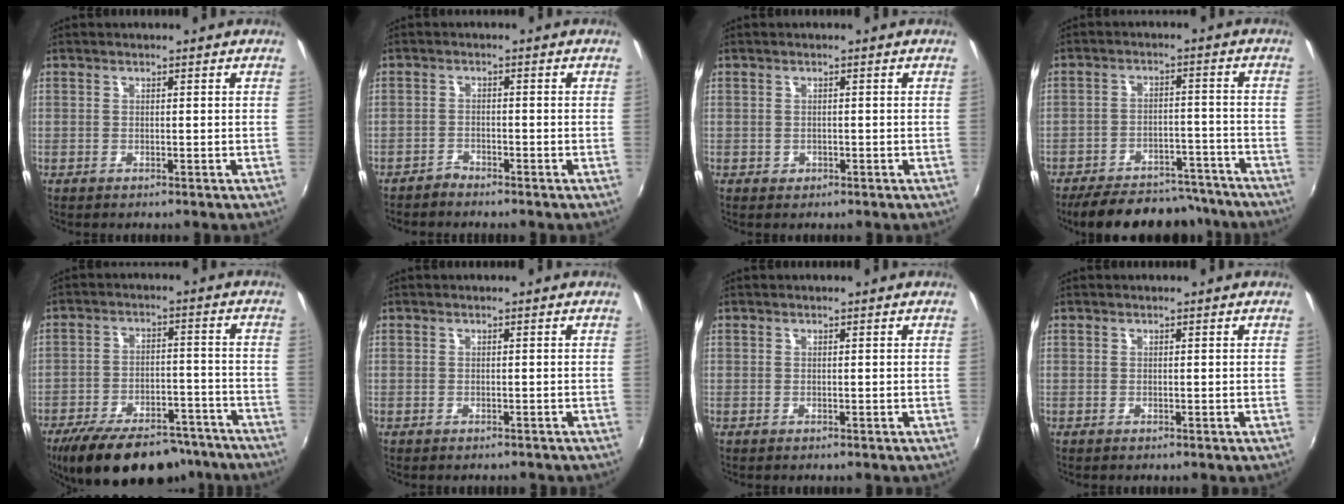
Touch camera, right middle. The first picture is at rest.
{"total": 1.9, "force": [-1.8, 0.3, 0.0], "torque": [-0.005, 0.000, -0.038]}
{"total": 0.7, "force": [0.0, 0.7, 0.1], "torque": [0.002, -0.001, 0.004]}
{"total": 17.5, "force": [-15.1, 6.1, 6.4], "torque": [-0.130, 0.024, -0.189]}
{"total": 20.9, "force": [-16.6, 8.0, 9.9], "torque": [-0.187, -0.005, -0.229]}
{"total": 0.6, "force": [-0.6, 0.2, 0.2], "torque": [-0.005, -0.001, -0.005]}
{"total": 0.0}
{"total": 0.0}